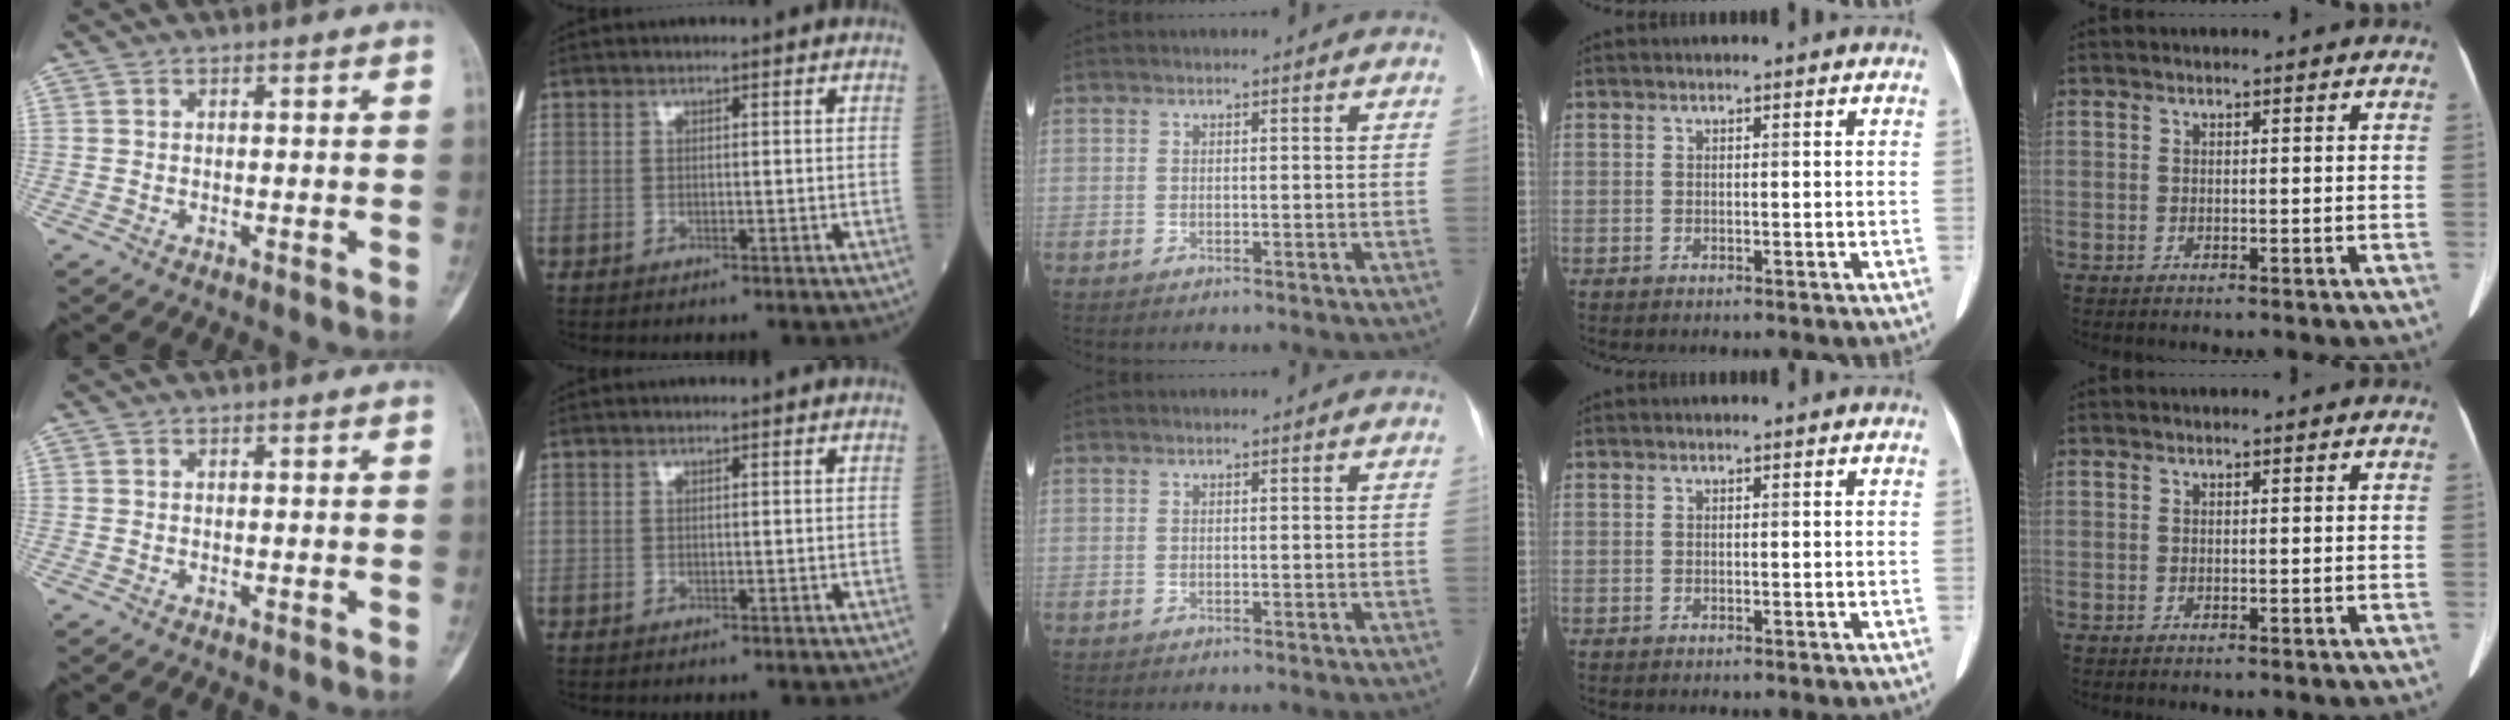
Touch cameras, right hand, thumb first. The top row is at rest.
{}